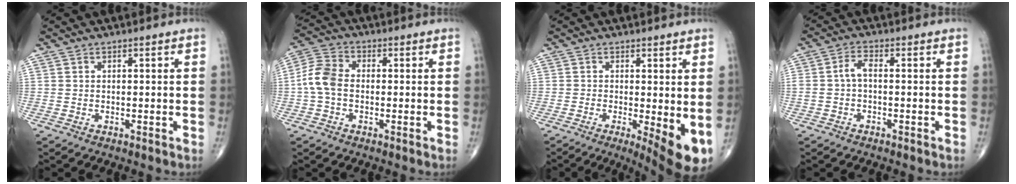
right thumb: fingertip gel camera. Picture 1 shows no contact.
{"total": 6.9, "force": [-0.7, 4.7, 4.9], "torque": [-0.102, 0.019, -0.025]}
{"total": 8.7, "force": [-1.6, 2.4, 8.2], "torque": [-0.112, -0.020, -0.019]}
{"total": 3.1, "force": [-0.3, 1.6, 2.7], "torque": [-0.058, 0.013, -0.010]}